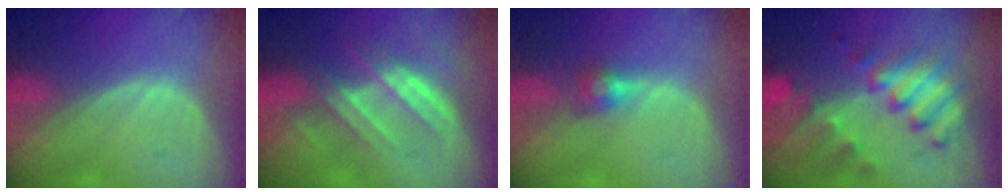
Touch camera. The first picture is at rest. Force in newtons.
{"total": 7.2, "press": 6.8, "slide": 2.2}
{"total": 2.9, "press": 2.5, "slide": 1.5}
{"total": 10.4, "press": 9.0, "slide": 5.2}